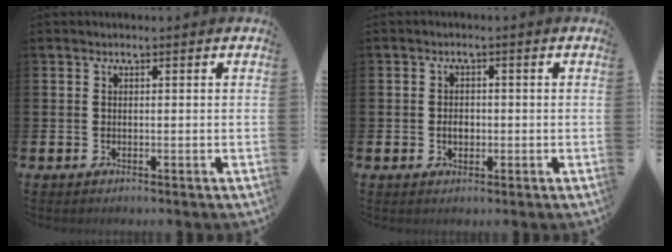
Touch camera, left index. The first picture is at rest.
{"total": 2.2, "force": [-0.3, 1.6, 1.5], "torque": [-0.020, 0.001, -0.010]}